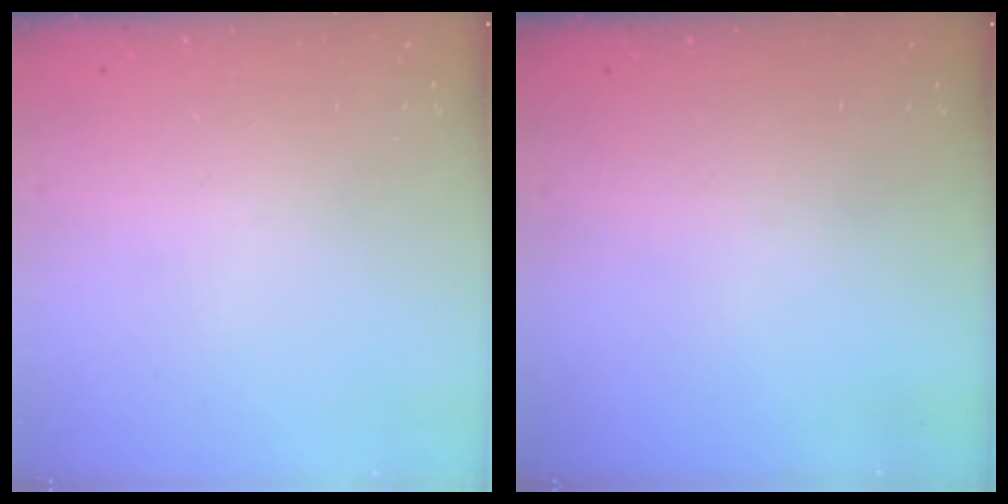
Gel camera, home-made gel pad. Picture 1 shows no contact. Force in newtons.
{"total": 0.0}